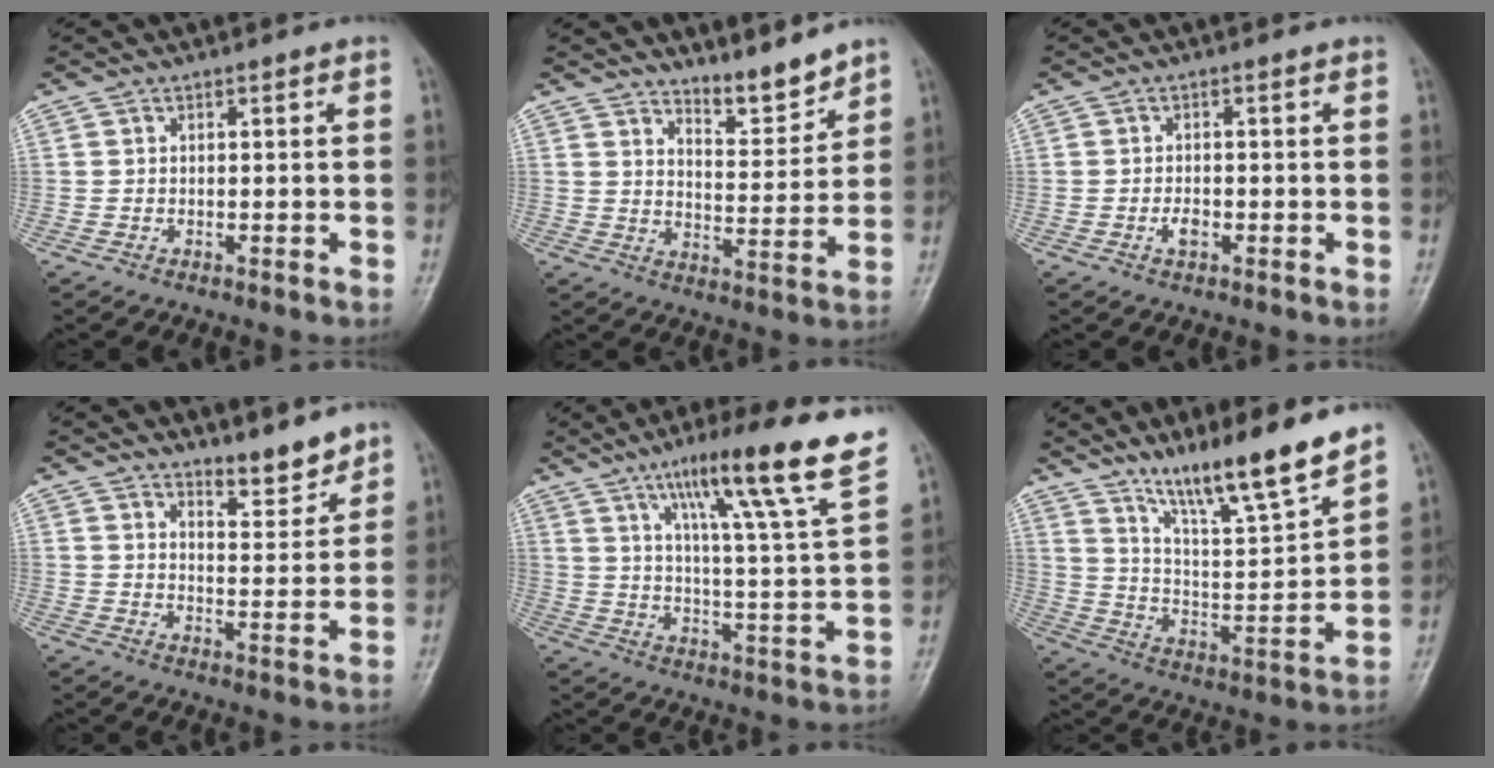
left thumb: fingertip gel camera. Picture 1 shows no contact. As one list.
[{"total": 6.7, "force": [6.2, 1.1, 2.3], "torque": [-0.023, -0.064, 0.109]}, {"total": 2.0, "force": [-0.7, 1.1, 1.5], "torque": [-0.024, 0.002, -0.014]}, {"total": 5.9, "force": [5.3, 1.4, 2.1], "torque": [-0.019, -0.054, 0.090]}, {"total": 20.8, "force": [12.7, 1.2, 16.4], "torque": [-0.229, -0.046, 0.187]}, {"total": 15.9, "force": [12.4, 1.4, 9.9], "torque": [-0.147, -0.078, 0.221]}]